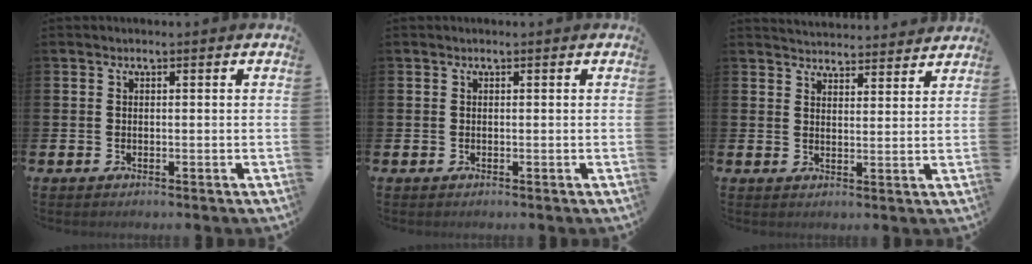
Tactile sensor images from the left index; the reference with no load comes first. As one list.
[{"total": 0.0}, {"total": 4.1, "force": [4.1, 0.4, -0.2], "torque": [-0.003, -0.029, 0.073]}]